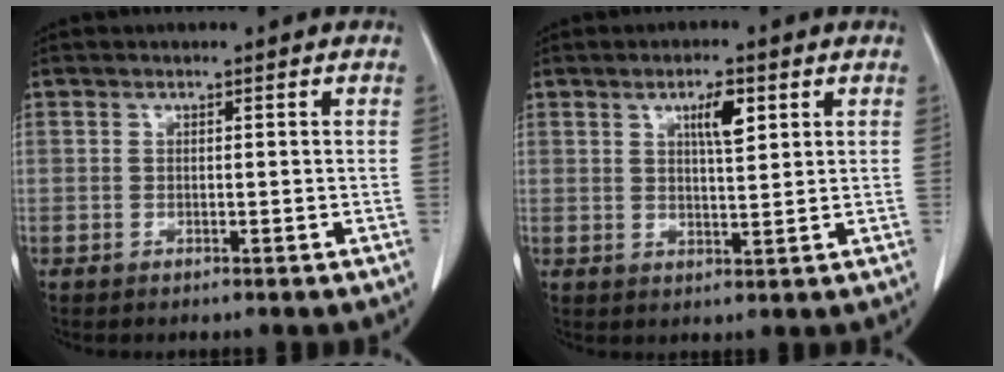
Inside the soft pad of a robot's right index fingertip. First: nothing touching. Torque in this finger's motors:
{"motor_torque": [0.11, 0.03, 0.10, 0.05]}